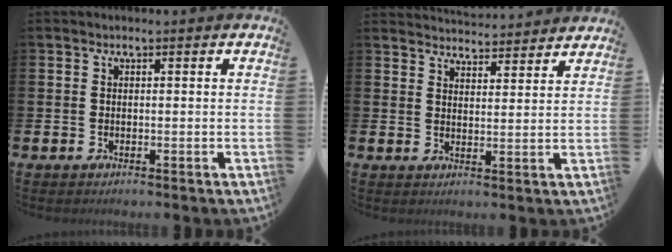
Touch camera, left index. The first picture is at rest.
{"total": 4.2, "force": [4.2, 0.1, -0.3], "torque": [-0.001, -0.032, 0.075]}